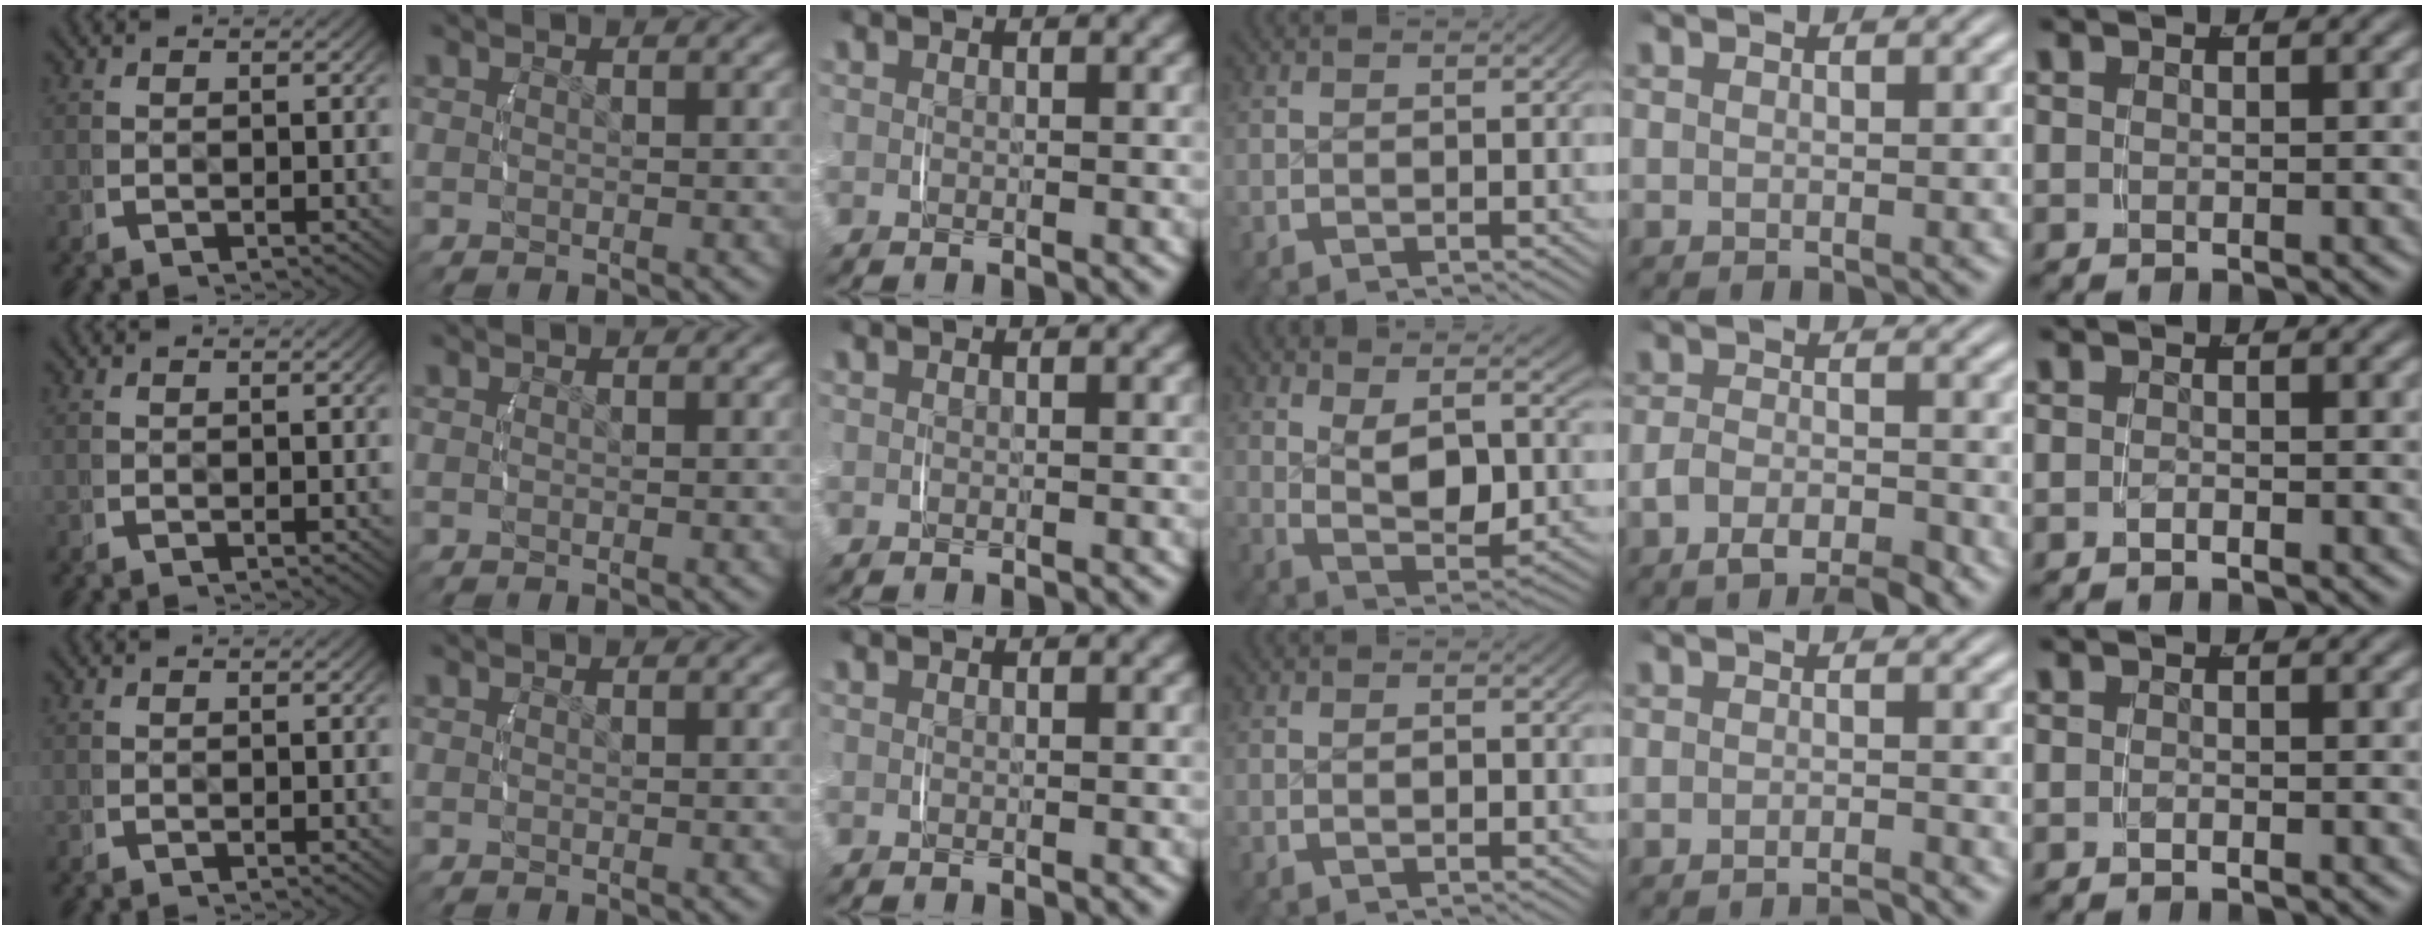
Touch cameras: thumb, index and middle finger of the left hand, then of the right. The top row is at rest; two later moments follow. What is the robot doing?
{"motion": "lift_and_place", "object": "ethernet cable"}